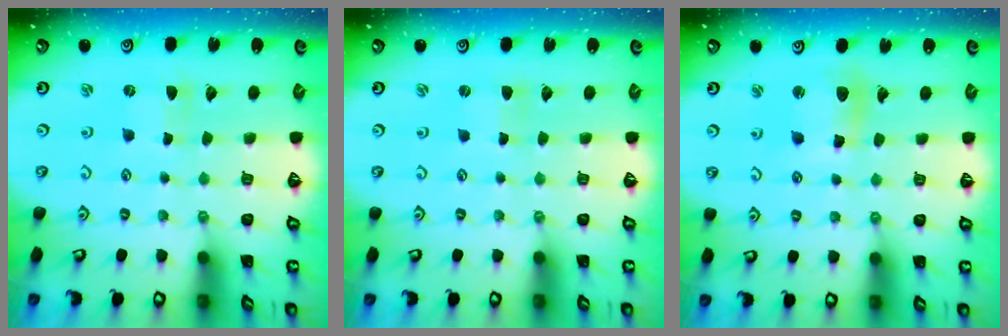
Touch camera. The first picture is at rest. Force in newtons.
{"total": 1.1, "press": 1.1, "slide": 0.2}
{"total": 10.4, "press": 10.3, "slide": 1.4}